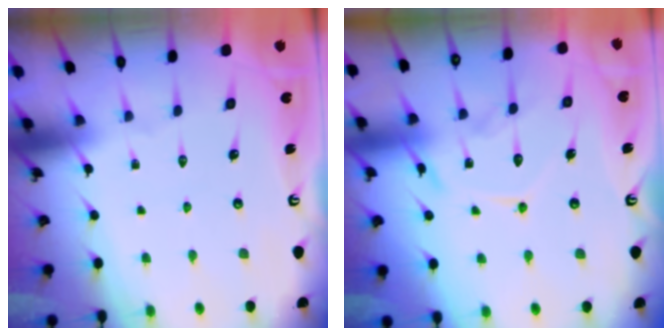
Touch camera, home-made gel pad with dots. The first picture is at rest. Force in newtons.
{"total": 13.6, "press": 13.5, "slide": 1.2}